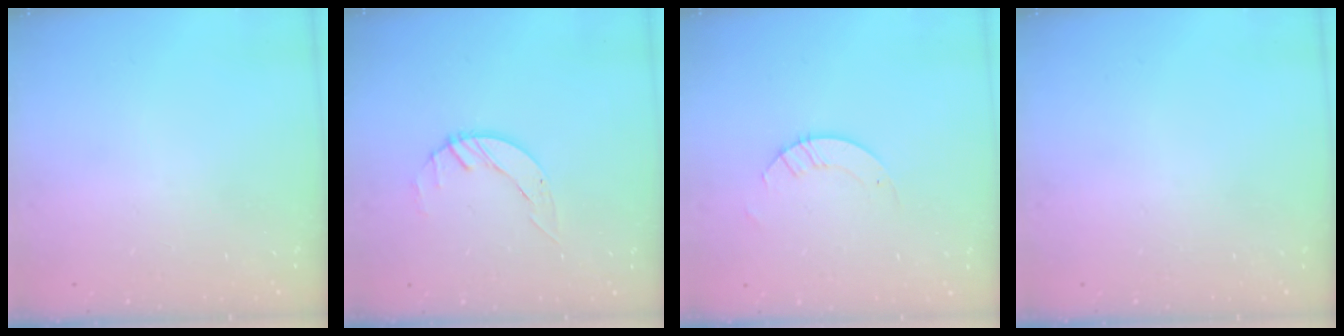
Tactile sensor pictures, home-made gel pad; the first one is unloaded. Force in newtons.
{"total": 2.9, "press": 2.8, "slide": 0.3}
{"total": 2.9, "press": 2.9, "slide": 0.3}
{"total": 0.0}